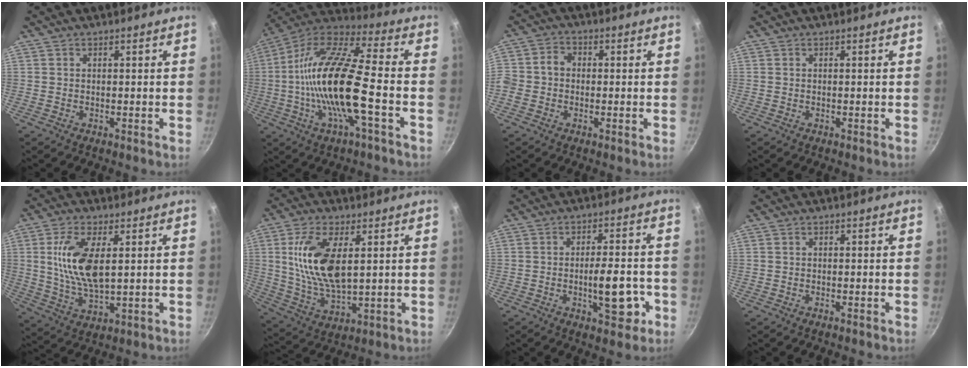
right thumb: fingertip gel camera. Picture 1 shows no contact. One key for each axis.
{"total": 20.7, "fx": -3.7, "fy": 5.6, "fz": 19.6, "tx": -0.371, "ty": 0.035, "tz": -0.087}
{"total": 4.9, "fx": -0.6, "fy": 4.2, "fz": 2.4, "tx": -0.030, "ty": 0.015, "tz": -0.024}
{"total": 0.0}
{"total": 12.1, "fx": 2.6, "fy": 5.5, "fz": 10.5, "tx": -0.202, "ty": -0.010, "tz": 0.055}
{"total": 14.5, "fx": 3.4, "fy": 6.9, "fz": 12.3, "tx": -0.235, "ty": -0.014, "tz": 0.071}
{"total": 9.9, "fx": -2.9, "fy": 4.0, "fz": 8.6, "tx": -0.100, "ty": 0.014, "tz": -0.038}
{"total": 0.0}